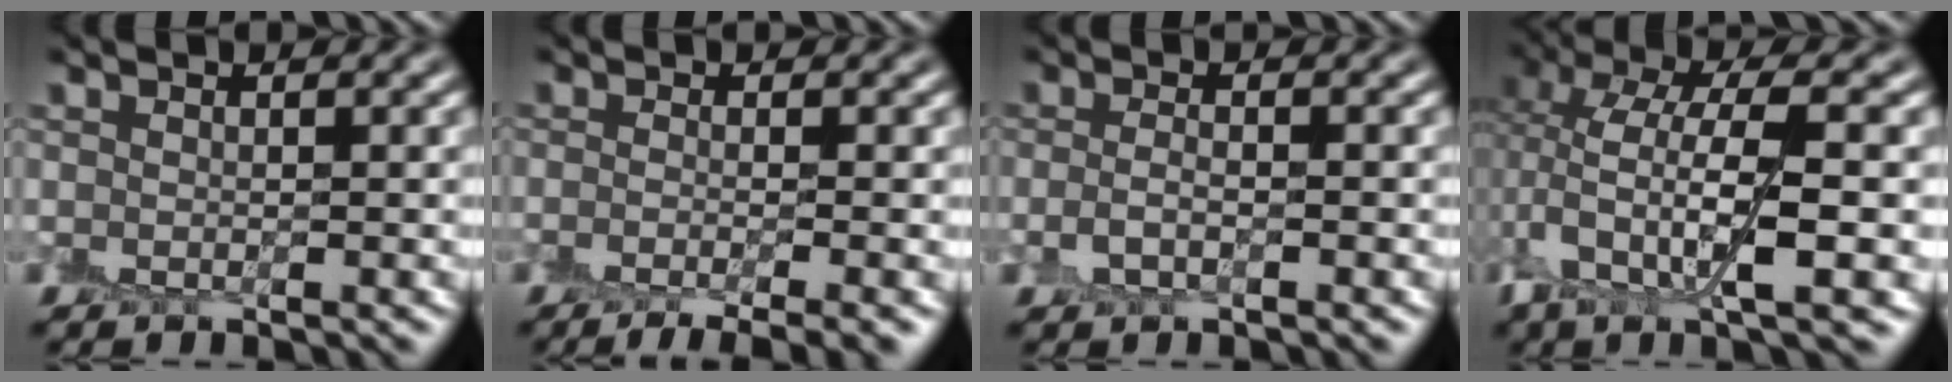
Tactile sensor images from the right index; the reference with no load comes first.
{"total": 4.6, "force": [-2.1, 1.3, 3.8], "torque": [-0.038, -0.004, -0.041]}
{"total": 1.4, "force": [-0.5, 0.6, 1.1], "torque": [-0.029, 0.001, -0.012]}
{"total": 7.6, "force": [0.5, 2.4, 7.2], "torque": [-0.142, 0.008, 0.004]}